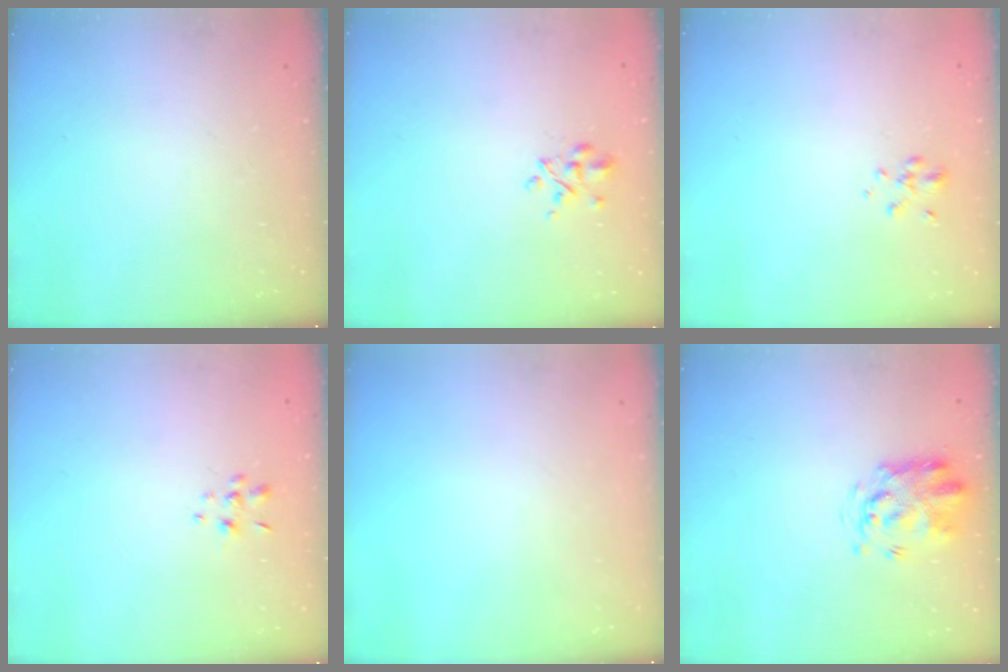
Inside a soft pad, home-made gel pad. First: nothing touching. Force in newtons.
{"total": 3.3, "press": 3.1, "slide": 1.2}
{"total": 2.6, "press": 2.5, "slide": 0.9}
{"total": 1.3, "press": 1.2, "slide": 0.5}
{"total": 0.0}
{"total": 3.2, "press": 3.2, "slide": 0.8}